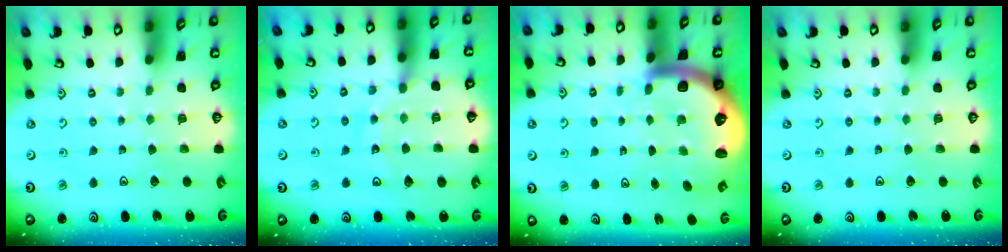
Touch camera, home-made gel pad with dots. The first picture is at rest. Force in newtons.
{"total": 13.0, "press": 12.9, "slide": 1.5}
{"total": 6.2, "press": 6.0, "slide": 1.6}
{"total": 0.0}